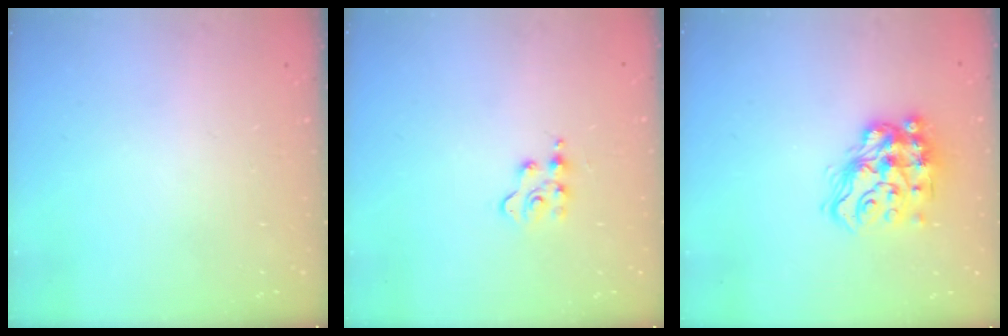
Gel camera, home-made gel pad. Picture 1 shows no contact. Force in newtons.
{"total": 4.6, "press": 4.6, "slide": 0.6}
{"total": 16.4, "press": 16.4, "slide": 1.0}